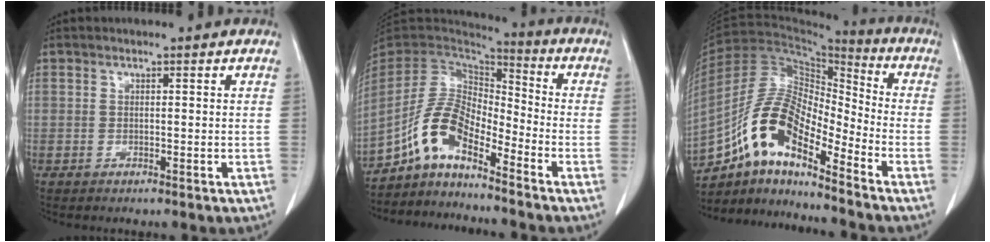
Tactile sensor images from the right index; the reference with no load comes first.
{"total": 10.4, "force": [-7.1, 3.2, 6.8], "torque": [-0.147, 0.027, -0.137]}
{"total": 13.9, "force": [-9.2, 3.7, 9.8], "torque": [-0.192, 0.028, -0.166]}